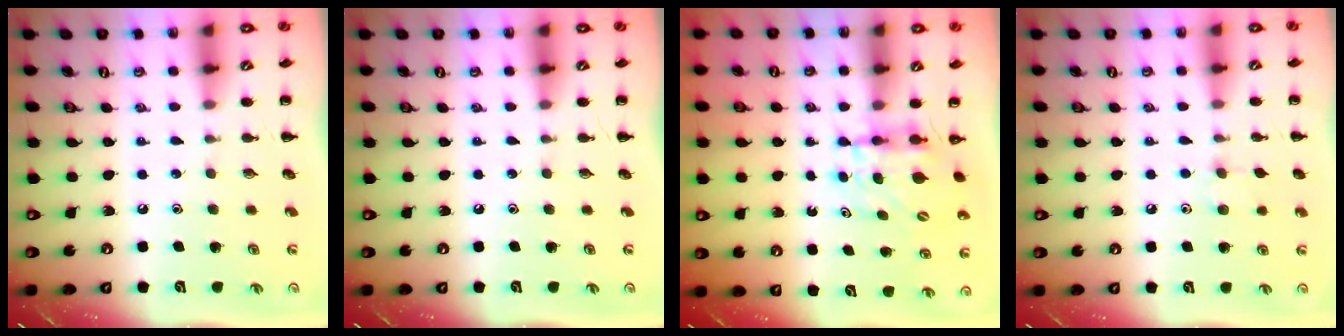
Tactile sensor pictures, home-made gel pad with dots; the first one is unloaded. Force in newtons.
{"total": 0.0}
{"total": 5.0, "press": 5.0, "slide": 0.4}
{"total": 6.7, "press": 6.4, "slide": 2.1}